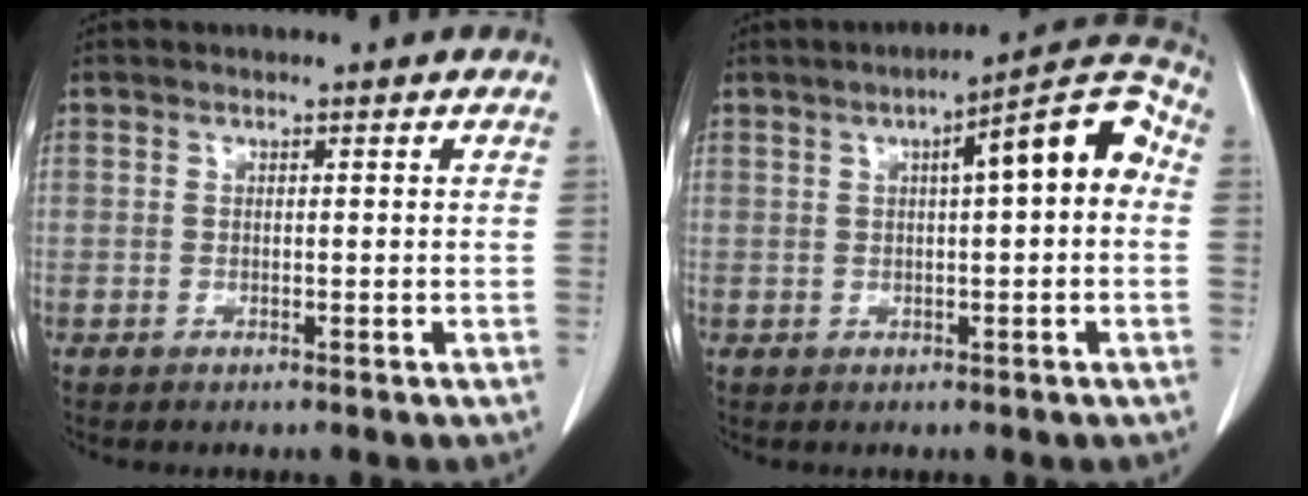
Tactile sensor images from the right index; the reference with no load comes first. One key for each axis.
{"total": 9.6, "fx": 1.5, "fy": 1.7, "fz": 9.4, "tx": -0.128, "ty": 0.034, "tz": 0.015}